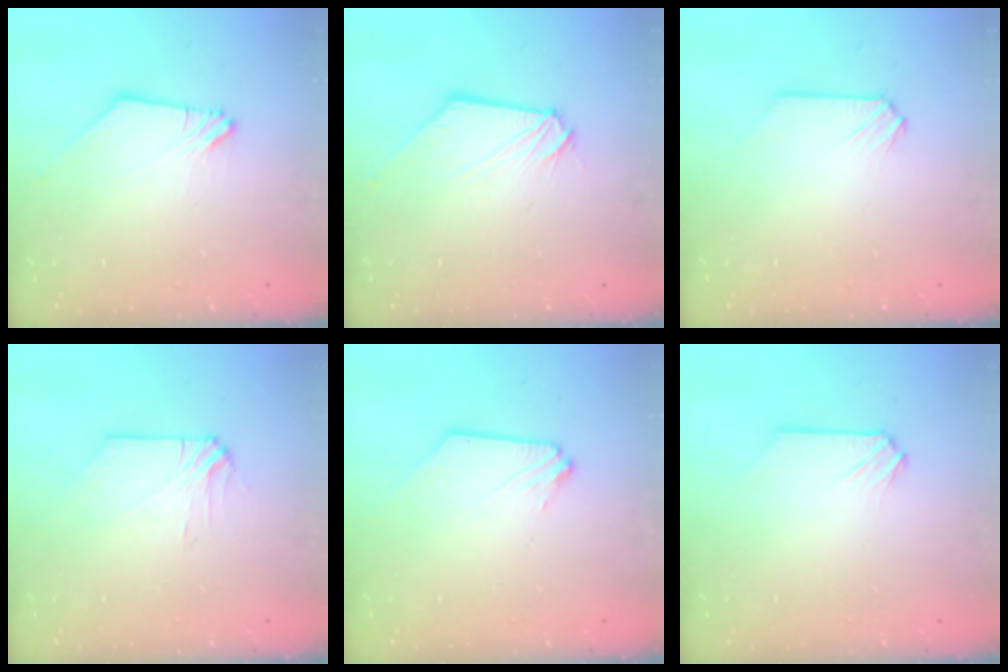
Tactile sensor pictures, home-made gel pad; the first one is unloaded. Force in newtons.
{"total": 0.0}
{"total": 0.0}
{"total": 2.8, "press": 2.7, "slide": 0.6}
{"total": 0.0}
{"total": 0.0}